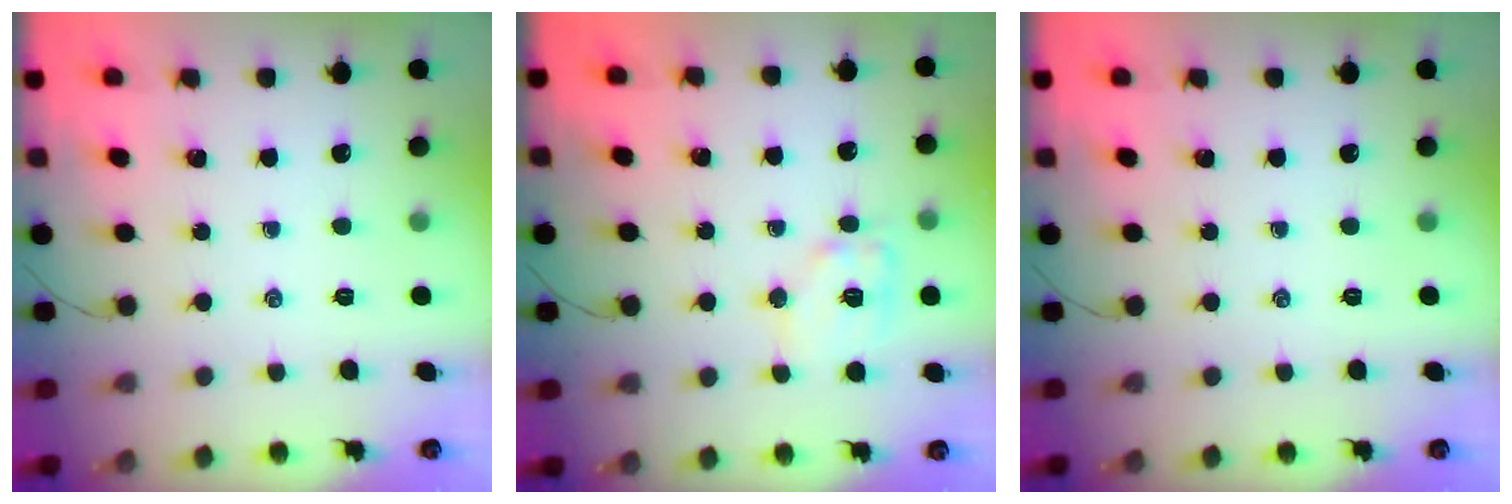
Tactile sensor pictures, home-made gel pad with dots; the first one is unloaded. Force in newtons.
{"total": 10.1, "press": 10.0, "slide": 1.2}
{"total": 0.0}